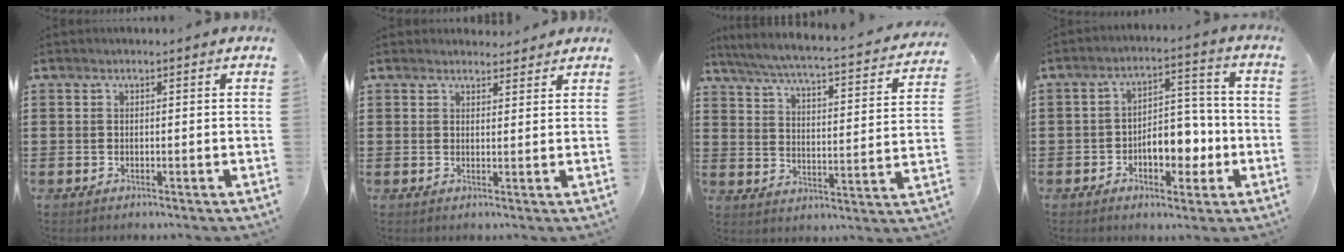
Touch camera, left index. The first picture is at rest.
{"total": 2.1, "force": [2.1, 0.5, 0.1], "torque": [0.000, -0.004, 0.039]}
{"total": 4.4, "force": [4.0, -0.2, 2.0], "torque": [-0.061, -0.036, 0.057]}
{"total": 7.5, "force": [-2.3, 4.3, 5.7], "torque": [-0.083, 0.010, -0.044]}